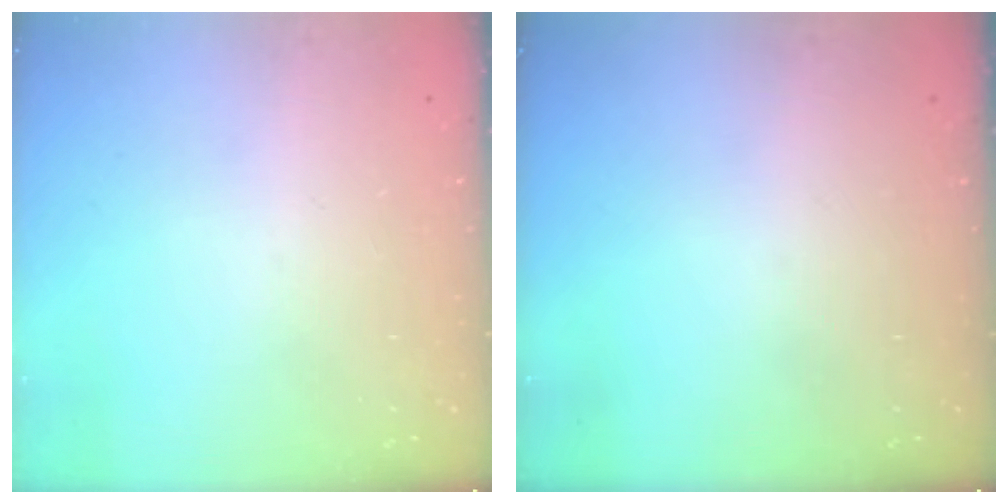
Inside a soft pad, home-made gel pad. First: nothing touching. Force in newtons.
{"total": 0.0}